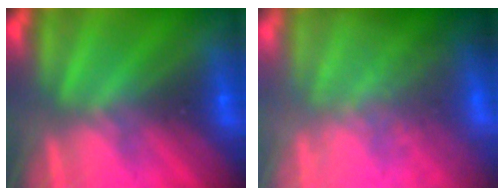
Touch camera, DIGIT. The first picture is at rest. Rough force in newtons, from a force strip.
{"total": 7.5}